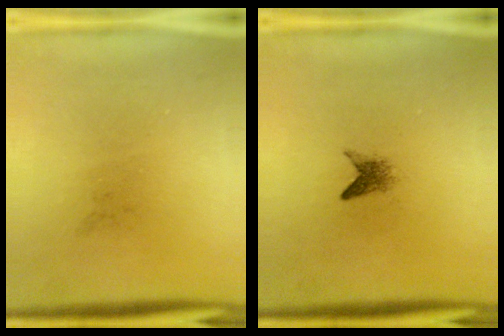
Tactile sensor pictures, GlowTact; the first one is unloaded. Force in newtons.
{"total": 1.5}